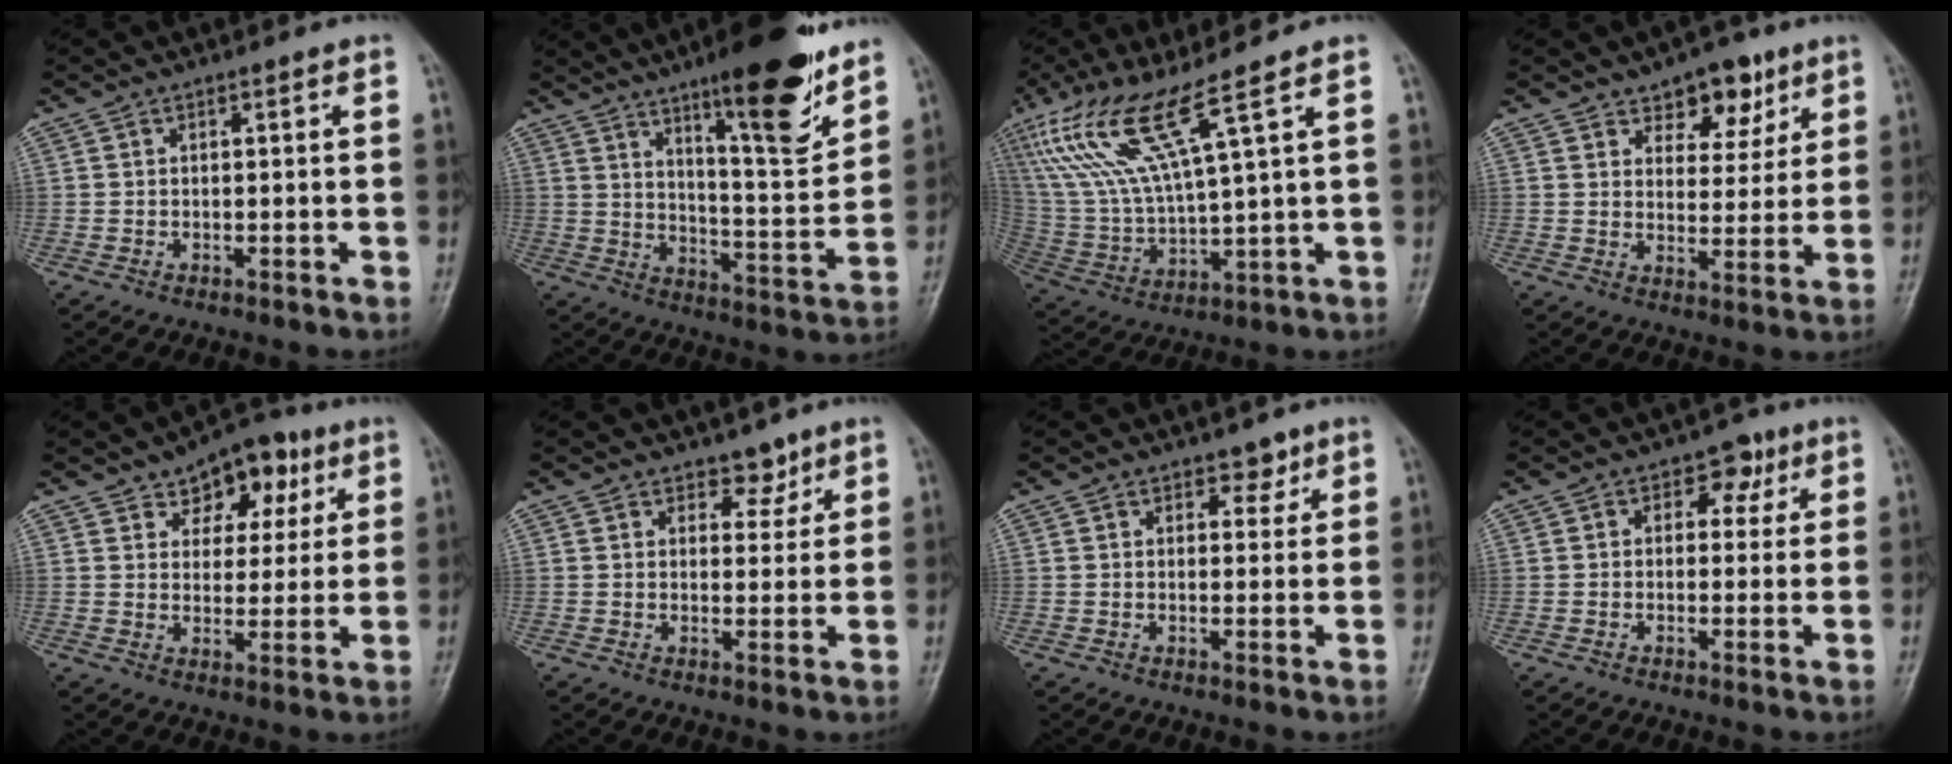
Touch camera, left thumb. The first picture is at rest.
{"total": 17.5, "force": [11.5, 3.7, 12.7], "torque": [-0.160, -0.075, 0.181]}
{"total": 16.0, "force": [8.9, 1.5, 13.2], "torque": [-0.290, -0.035, 0.182]}
{"total": 8.5, "force": [5.3, 5.2, 4.2], "torque": [-0.023, -0.026, 0.079]}
{"total": 10.7, "force": [5.6, 6.9, 5.8], "torque": [-0.036, -0.018, 0.080]}
{"total": 3.8, "force": [2.8, 2.4, 1.1], "torque": [0.014, -0.017, 0.039]}
{"total": 2.9, "force": [1.9, 1.9, 1.1], "torque": [0.008, -0.010, 0.025]}
{"total": 4.6, "force": [1.8, 3.4, 2.5], "torque": [0.001, -0.001, 0.017]}